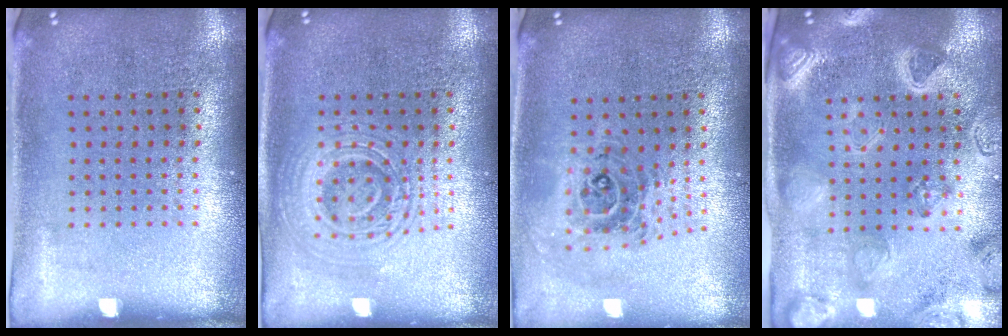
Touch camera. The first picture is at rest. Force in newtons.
{"total": 2.7, "press": 2.7, "slide": 0.5}
{"total": 1.0, "press": 0.9, "slide": 0.3}
{"total": 3.0, "press": 2.9, "slide": 0.7}